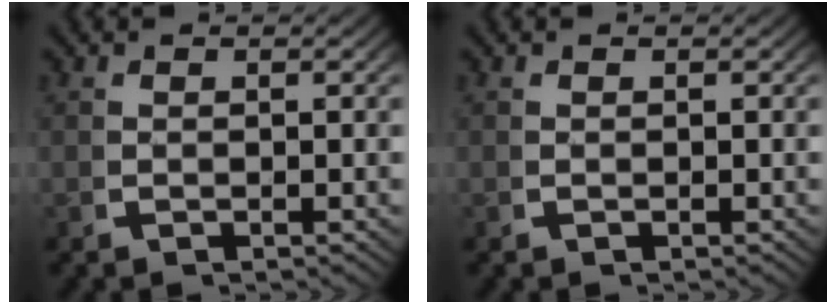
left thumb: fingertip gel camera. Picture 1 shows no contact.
{"total": 0.0}